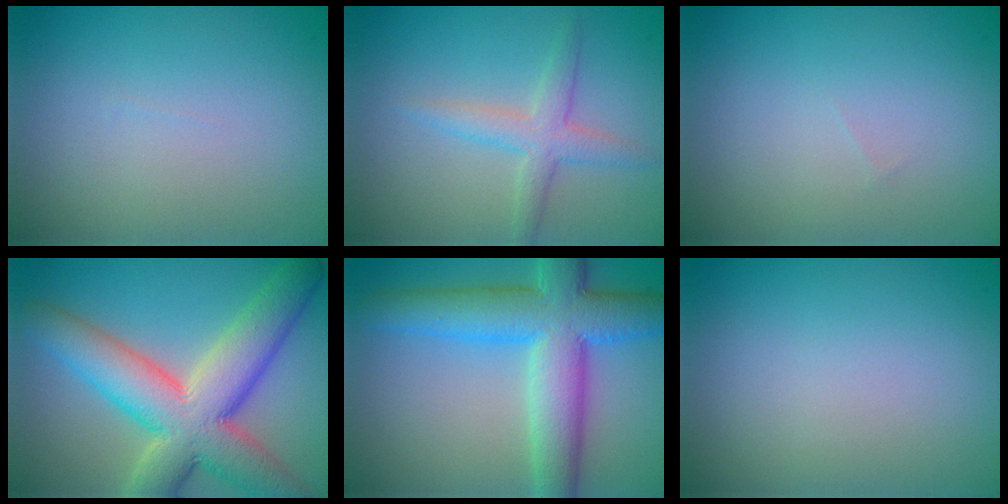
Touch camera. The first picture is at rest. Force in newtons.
{"total": 2.8, "press": 2.8, "slide": 0.1}
{"total": 0.0}
{"total": 10.7, "press": 10.7, "slide": 0.8}
{"total": 9.1, "press": 9.1, "slide": 0.2}
{"total": 0.0}